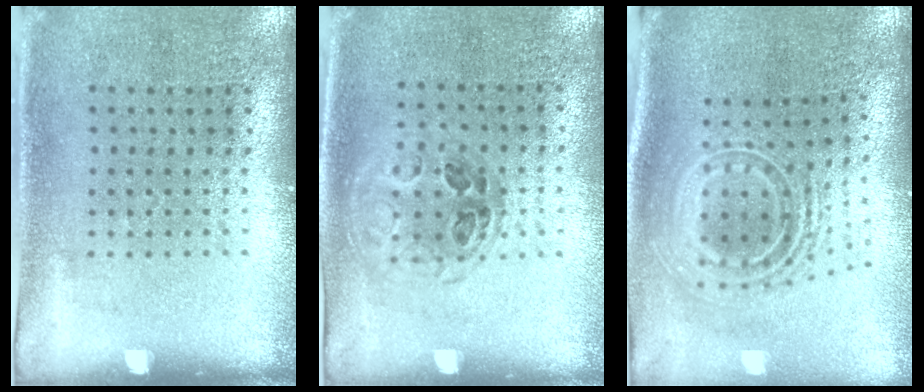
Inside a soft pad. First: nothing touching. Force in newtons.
{"total": 0.9, "press": 0.9, "slide": 0.3}
{"total": 2.5, "press": 1.7, "slide": 1.8}